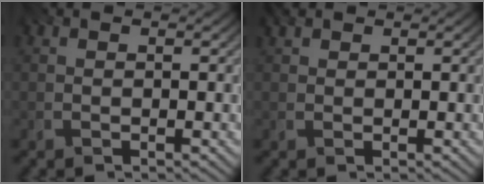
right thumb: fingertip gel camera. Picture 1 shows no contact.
{"total": 1.3, "force": [0.9, 0.7, 0.6], "torque": [-0.013, 0.006, 0.017]}